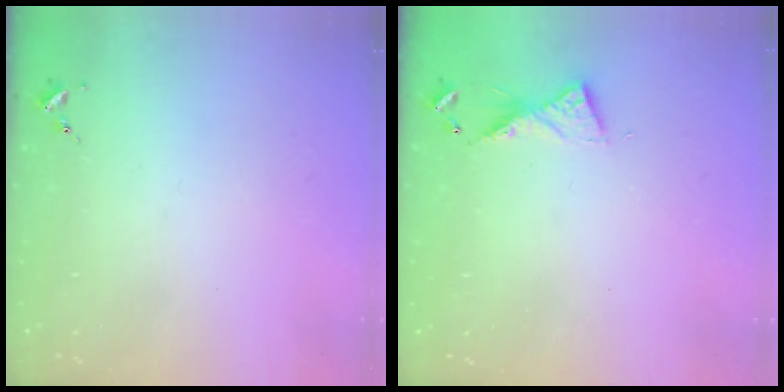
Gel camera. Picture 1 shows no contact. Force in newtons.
{"total": 6.4, "press": 6.4, "slide": 0.6}